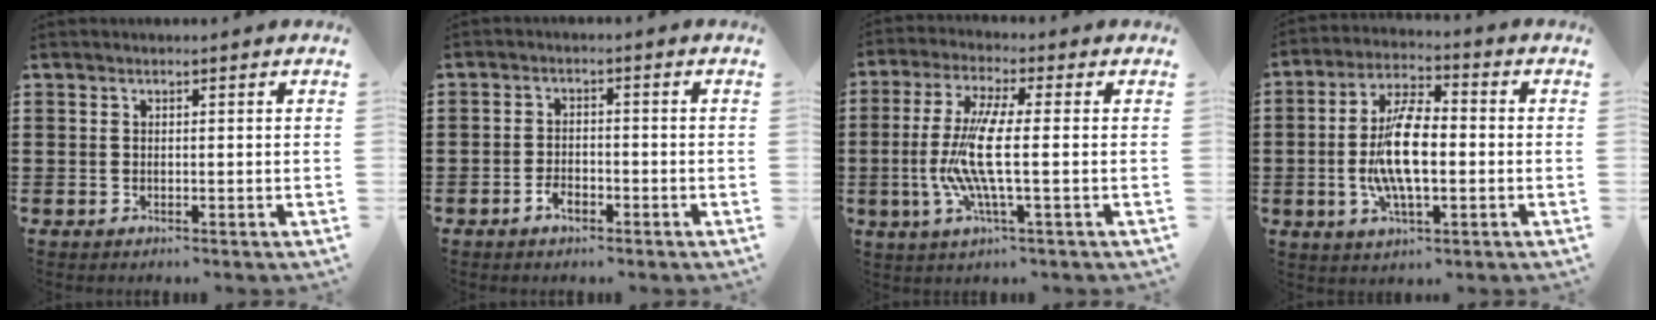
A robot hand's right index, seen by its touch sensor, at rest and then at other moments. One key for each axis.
{"total": 2.3, "fx": -1.6, "fy": 1.2, "fz": 1.3, "tx": -0.025, "ty": 0.002, "tz": -0.032}
{"total": 9.7, "fx": -0.9, "fy": 1.3, "fz": 9.5, "tx": -0.214, "ty": -0.020, "tz": -0.028}
{"total": 10.9, "fx": -1.3, "fy": 4.1, "fz": 10.0, "tx": -0.211, "ty": -0.006, "tz": -0.025}